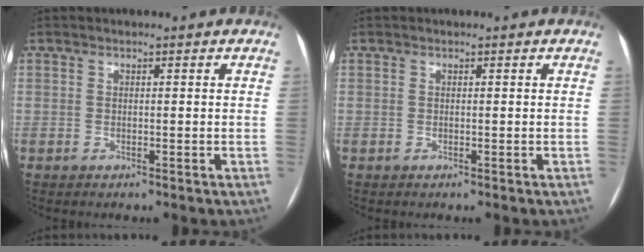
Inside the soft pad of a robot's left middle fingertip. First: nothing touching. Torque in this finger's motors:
{"motor_torque": [0.45, -0.46, 0.05, -0.02]}